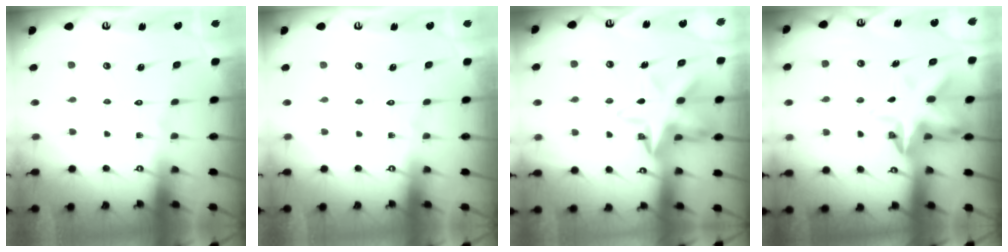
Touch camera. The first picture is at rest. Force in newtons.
{"total": 0.0}
{"total": 12.9, "press": 12.5, "slide": 3.1}
{"total": 7.9, "press": 7.7, "slide": 1.7}